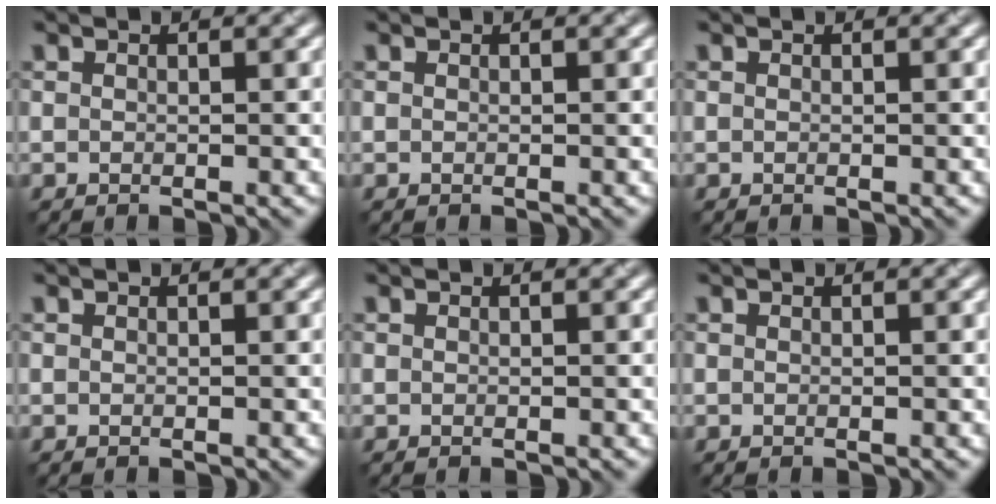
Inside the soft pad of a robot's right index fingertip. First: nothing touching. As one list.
[{"total": 0.0}, {"total": 0.0}, {"total": 0.0}, {"total": 0.0}, {"total": 0.0}]